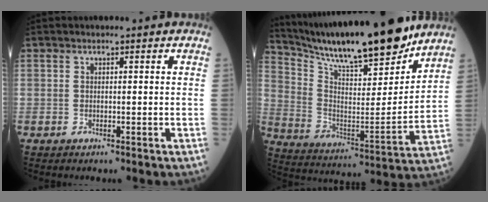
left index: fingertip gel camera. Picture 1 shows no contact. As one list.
[{"total": 22.1, "force": [19.3, 2.4, 10.5], "torque": [-0.193, -0.018, 0.315]}]